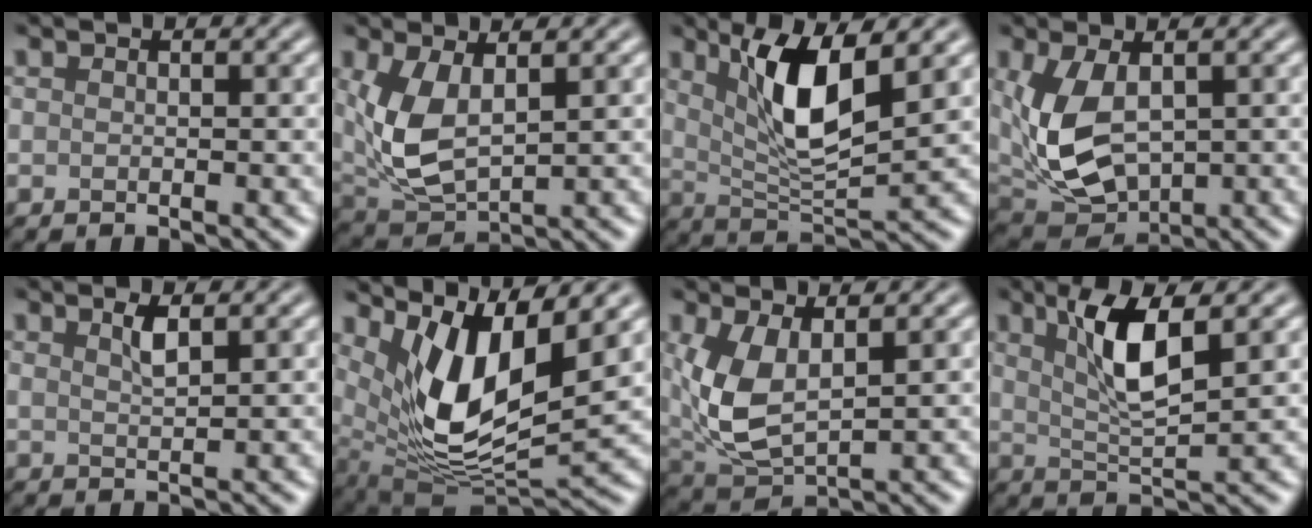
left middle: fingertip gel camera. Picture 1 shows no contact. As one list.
[{"total": 5.7, "force": [1.2, 2.8, 4.8], "torque": [-0.118, -0.008, 0.032]}, {"total": 7.2, "force": [2.8, 2.1, 6.2], "torque": [-0.119, -0.007, 0.054]}, {"total": 7.3, "force": [0.6, 4.2, 5.9], "torque": [-0.138, -0.009, 0.020]}, {"total": 1.7, "force": [1.0, 0.4, 1.3], "torque": [-0.026, 0.002, 0.017]}, {"total": 10.1, "force": [4.2, 3.7, 8.5], "torque": [-0.159, -0.015, 0.084]}, {"total": 6.2, "force": [1.2, 3.1, 5.2], "torque": [-0.131, -0.008, 0.030]}, {"total": 5.6, "force": [2.2, 1.4, 4.9], "torque": [-0.098, -0.002, 0.041]}]